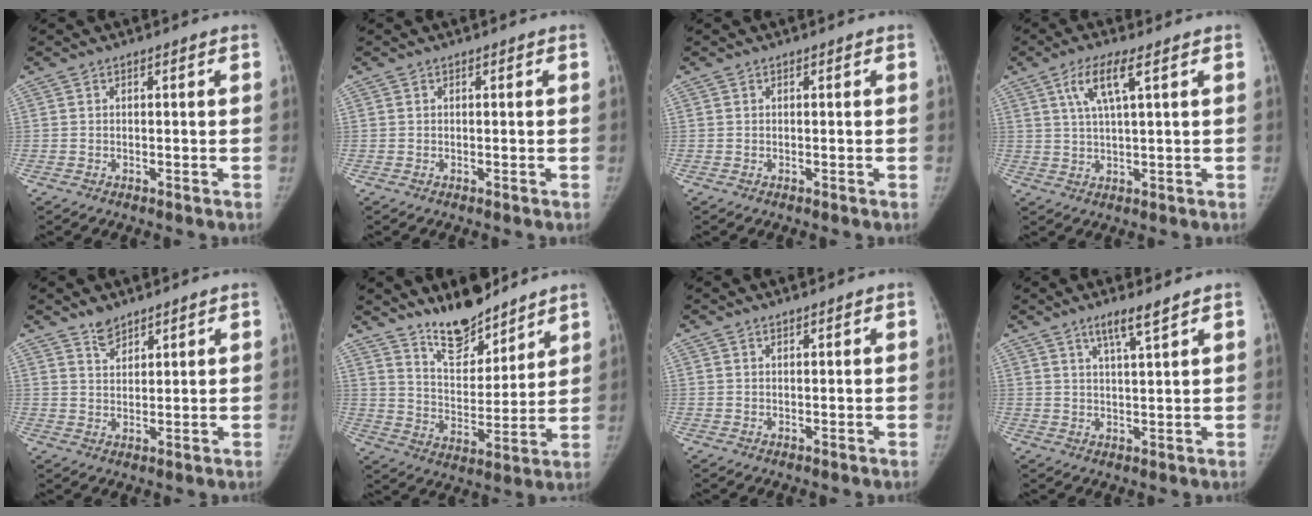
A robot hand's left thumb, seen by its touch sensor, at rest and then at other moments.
{"total": 0.0}
{"total": 0.0}
{"total": 6.5, "force": [2.9, 1.0, 5.8], "torque": [-0.126, -0.002, 0.058]}
{"total": 3.4, "force": [2.9, 1.5, 1.0], "torque": [0.000, -0.020, 0.053]}
{"total": 11.9, "force": [10.2, 4.4, 4.1], "torque": [-0.033, -0.076, 0.182]}
{"total": 0.7, "force": [0.6, 0.2, 0.3], "torque": [0.001, -0.003, 0.011]}
{"total": 4.6, "force": [3.2, 0.2, 3.3], "torque": [-0.054, -0.020, 0.059]}